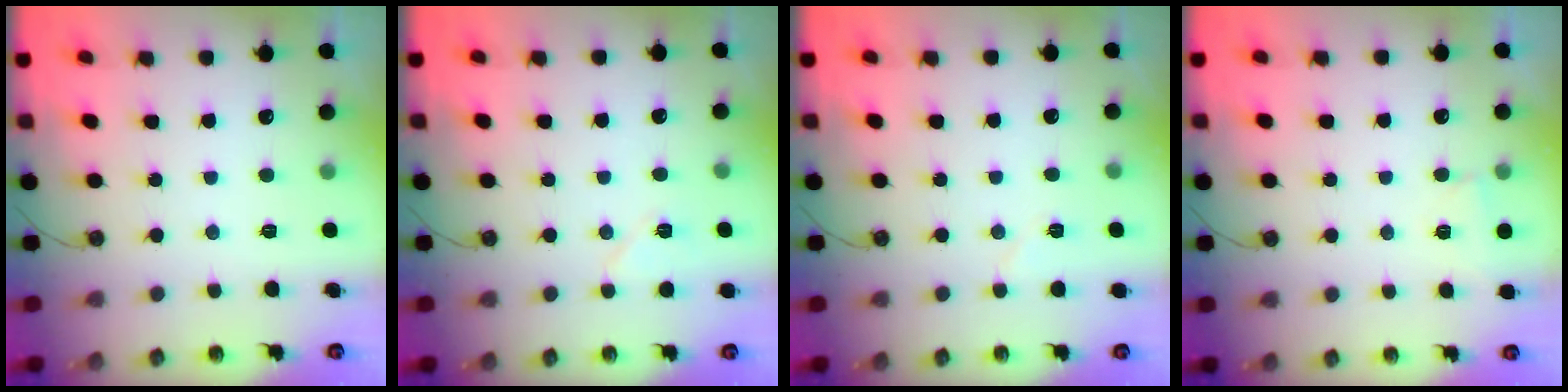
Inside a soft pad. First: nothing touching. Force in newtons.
{"total": 5.6, "press": 5.6, "slide": 0.9}
{"total": 4.7, "press": 3.8, "slide": 2.7}
{"total": 2.1, "press": 2.1, "slide": 0.4}